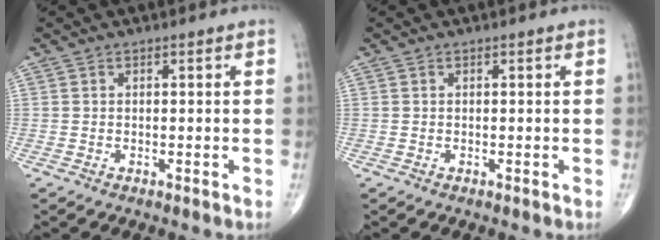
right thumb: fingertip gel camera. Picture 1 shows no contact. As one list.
[{"total": 0.0}]